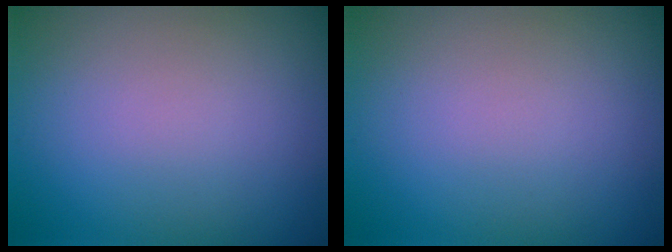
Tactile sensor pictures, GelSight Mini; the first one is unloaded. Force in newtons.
{"total": 0.0}